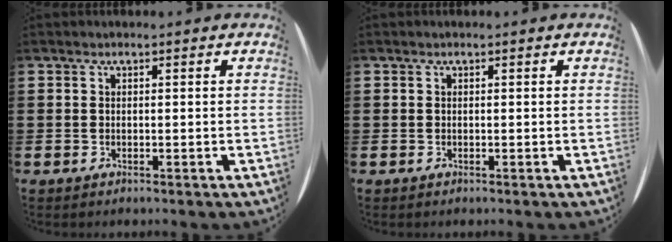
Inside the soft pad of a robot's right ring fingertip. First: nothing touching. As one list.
[{"total": 0.0}]